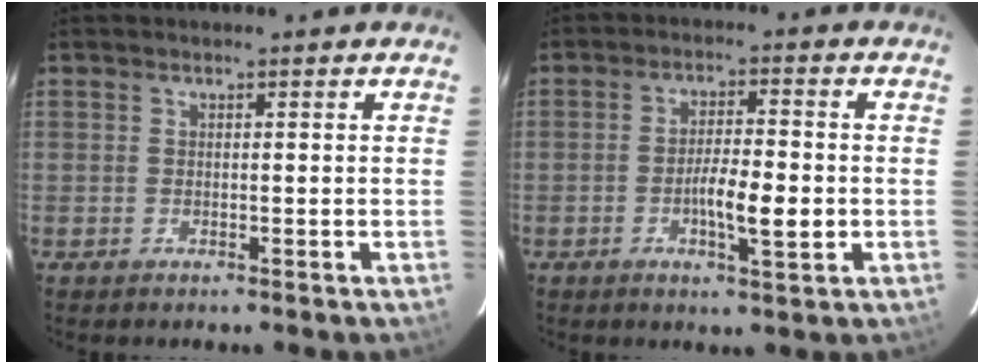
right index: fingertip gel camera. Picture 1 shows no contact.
{"total": 6.9, "force": [-1.5, 1.5, 6.6], "torque": [-0.116, 0.002, -0.025]}